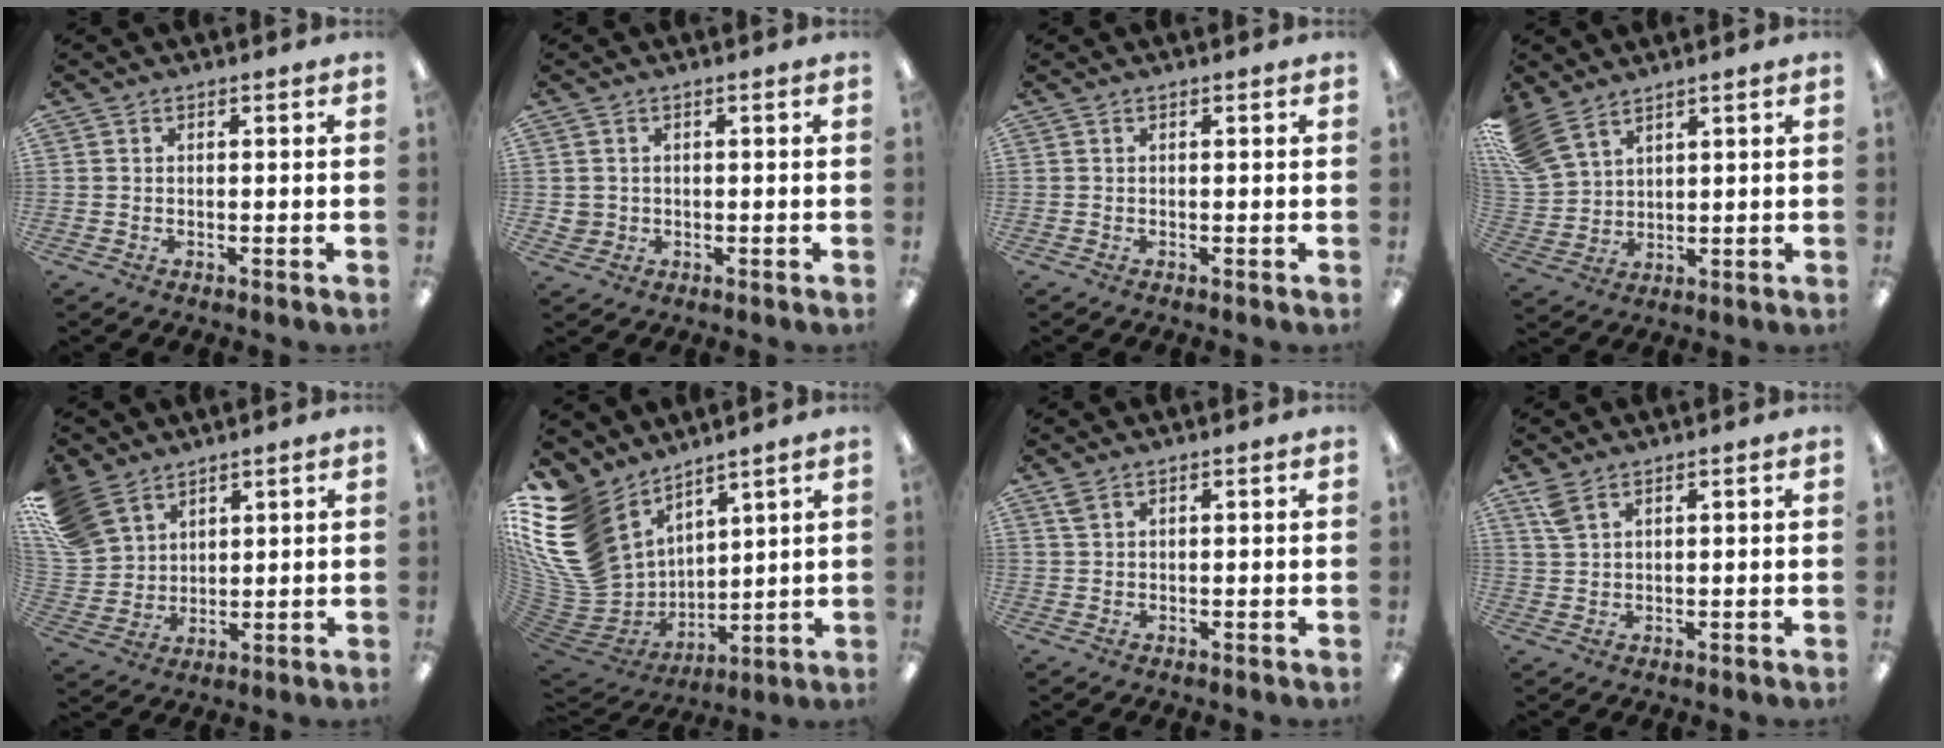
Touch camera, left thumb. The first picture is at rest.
{"total": 2.2, "force": [0.0, 2.2, 0.1], "torque": [-0.005, 0.003, -0.002]}
{"total": 0.0}
{"total": 9.8, "force": [7.2, 5.2, 4.0], "torque": [-0.109, -0.019, 0.144]}
{"total": 11.7, "force": [8.0, 7.6, 3.8], "torque": [-0.098, -0.030, 0.161]}
{"total": 20.0, "force": [9.0, 14.4, 10.6], "torque": [-0.260, -0.062, 0.173]}
{"total": 1.7, "force": [1.2, 0.7, 1.0], "torque": [-0.023, 0.000, 0.022]}
{"total": 4.1, "force": [2.6, 1.7, 2.6], "torque": [-0.057, -0.001, 0.049]}